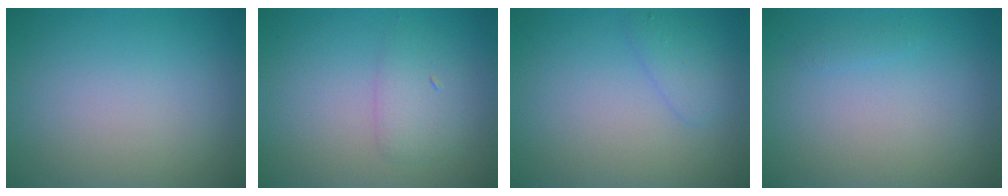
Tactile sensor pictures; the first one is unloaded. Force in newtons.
{"total": 2.1, "press": 2.1, "slide": 0.1}
{"total": 1.7, "press": 1.7, "slide": 0.1}
{"total": 0.5, "press": 0.5, "slide": 0.1}